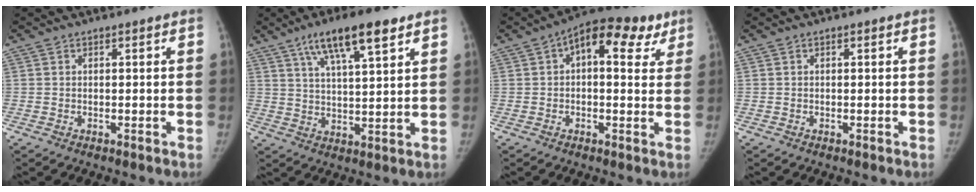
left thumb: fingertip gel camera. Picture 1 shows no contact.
{"total": 12.2, "force": [7.3, 3.0, 9.4], "torque": [-0.147, -0.021, 0.123]}
{"total": 13.0, "force": [5.3, 6.9, 9.6], "torque": [-0.090, 0.019, 0.065]}
{"total": 0.0}